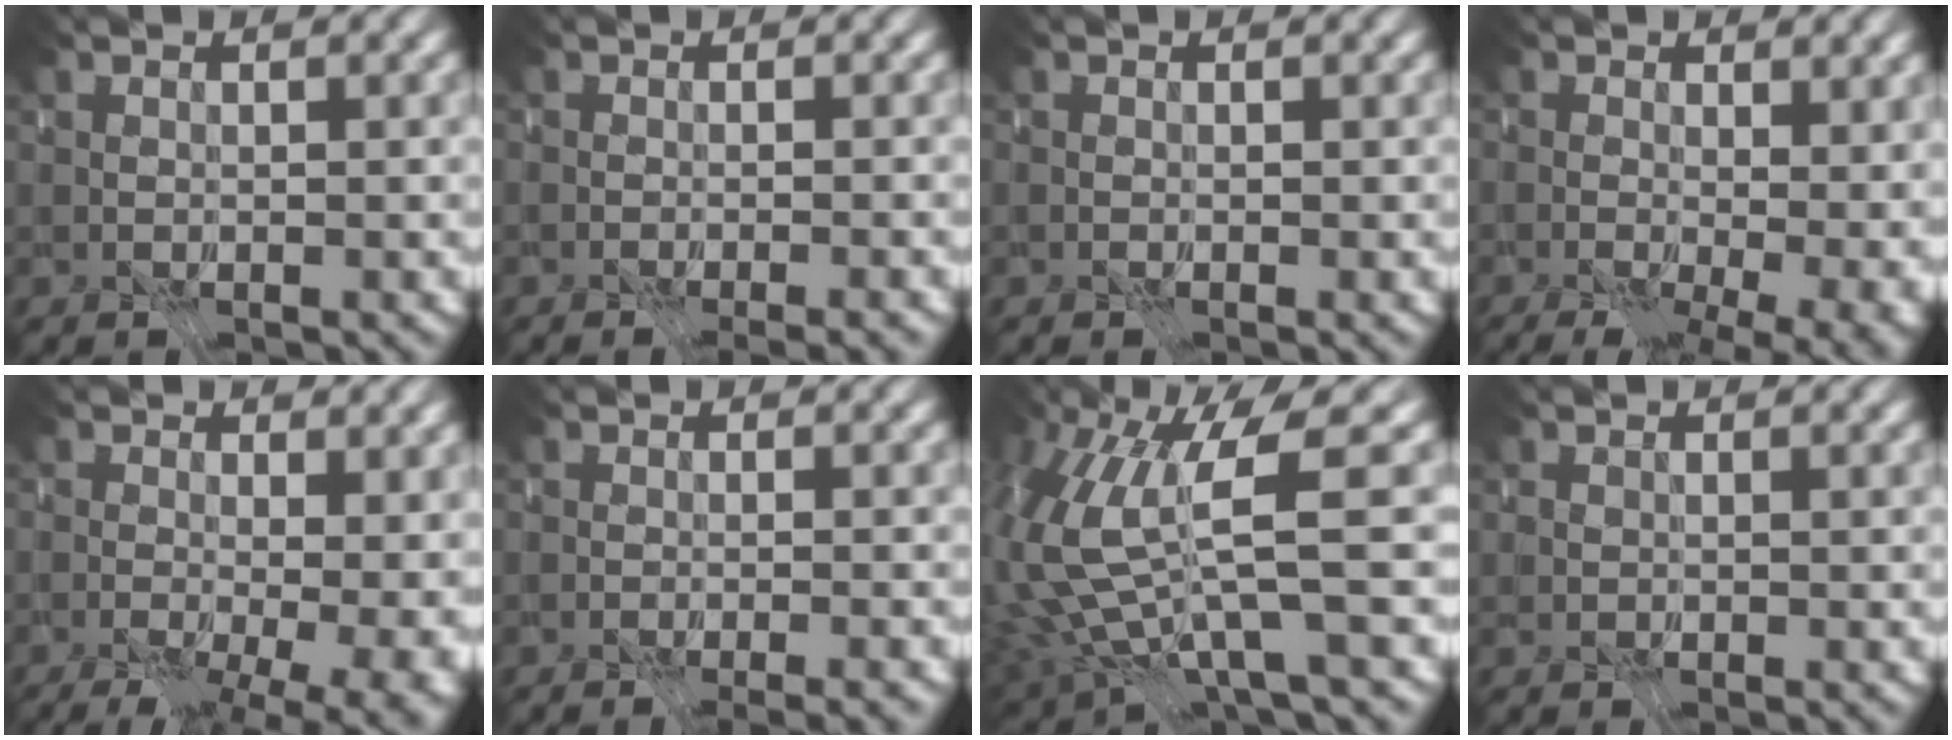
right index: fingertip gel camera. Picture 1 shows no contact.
{"total": 2.1, "force": [-2.1, -0.3, 0.3], "torque": [0.023, -0.010, -0.039]}
{"total": 0.0}
{"total": 8.5, "force": [-2.0, 4.6, 6.8], "torque": [-0.086, -0.033, 0.019]}
{"total": 9.6, "force": [-3.1, 4.8, 7.7], "torque": [-0.111, -0.030, 0.007]}
{"total": 2.4, "force": [-2.3, -0.2, 0.6], "torque": [0.021, -0.009, -0.044]}
{"total": 6.3, "force": [-1.7, -1.4, 5.9], "torque": [-0.139, -0.034, -0.022]}
{"total": 0.8, "force": [-0.3, -0.3, -0.7], "torque": [0.011, -0.005, -0.003]}